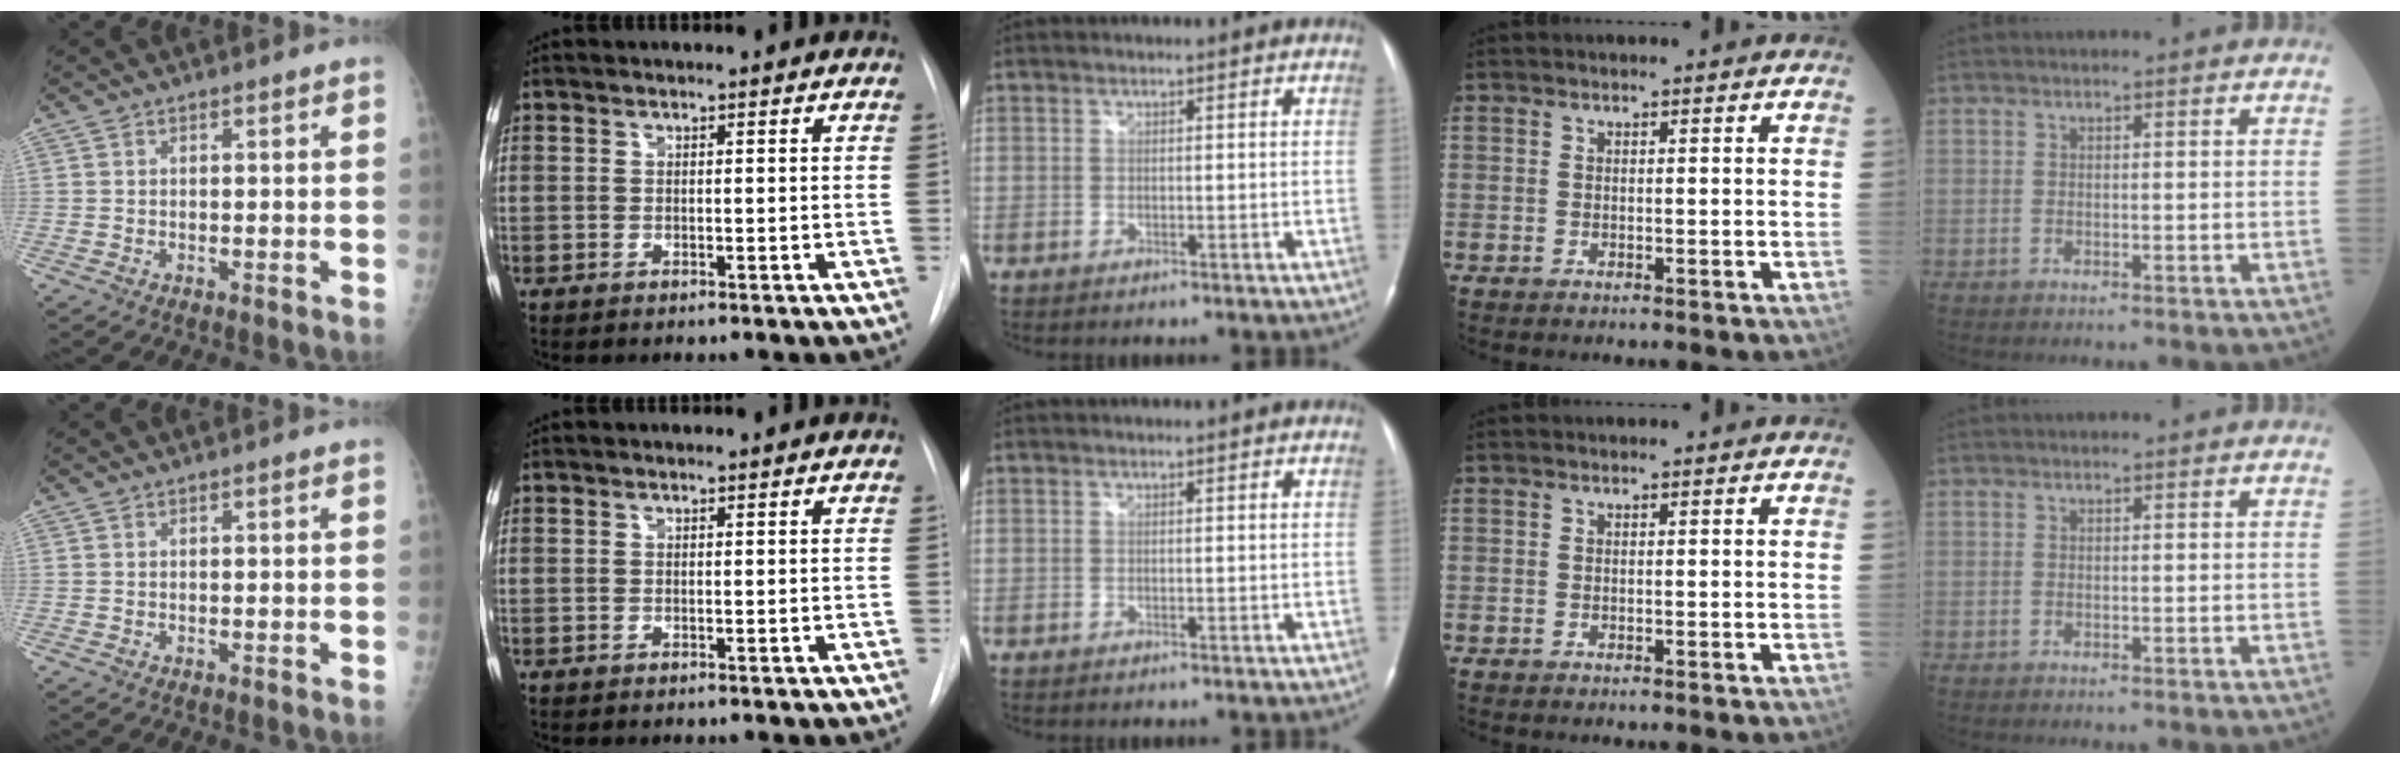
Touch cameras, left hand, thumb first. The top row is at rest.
{}